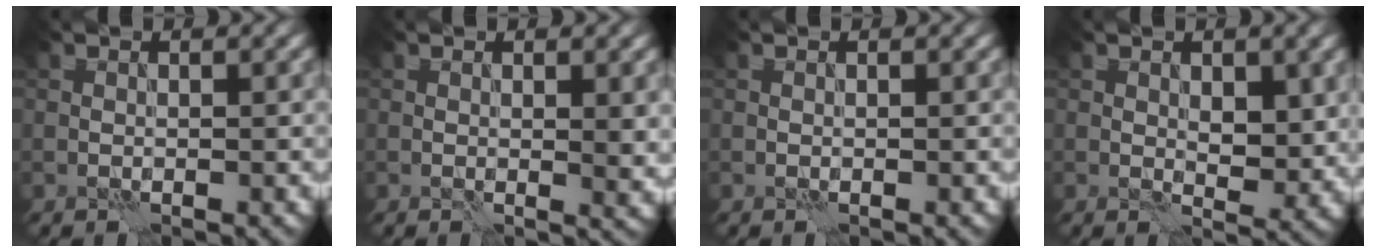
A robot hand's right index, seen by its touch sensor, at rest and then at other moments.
{"total": 1.8, "force": [0.3, 0.4, 1.7], "torque": [-0.018, -0.006, 0.006]}
{"total": 0.0}
{"total": 3.0, "force": [0.7, 1.6, 2.5], "torque": [-0.034, -0.008, 0.014]}